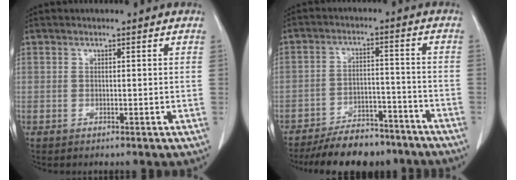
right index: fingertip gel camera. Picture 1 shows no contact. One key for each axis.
{"total": 12.0, "fx": -10.4, "fy": 4.5, "fz": 4.0, "tx": -0.046, "ty": 0.013, "tz": -0.154}